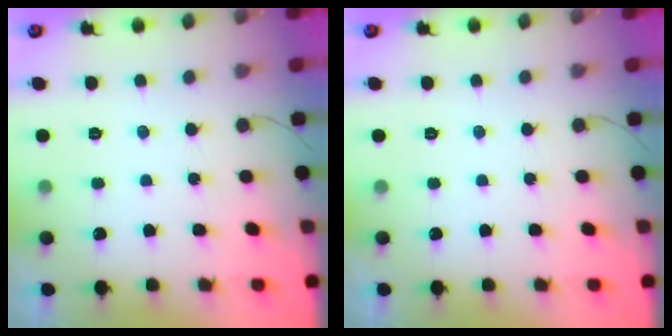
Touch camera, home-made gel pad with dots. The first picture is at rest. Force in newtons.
{"total": 0.0}